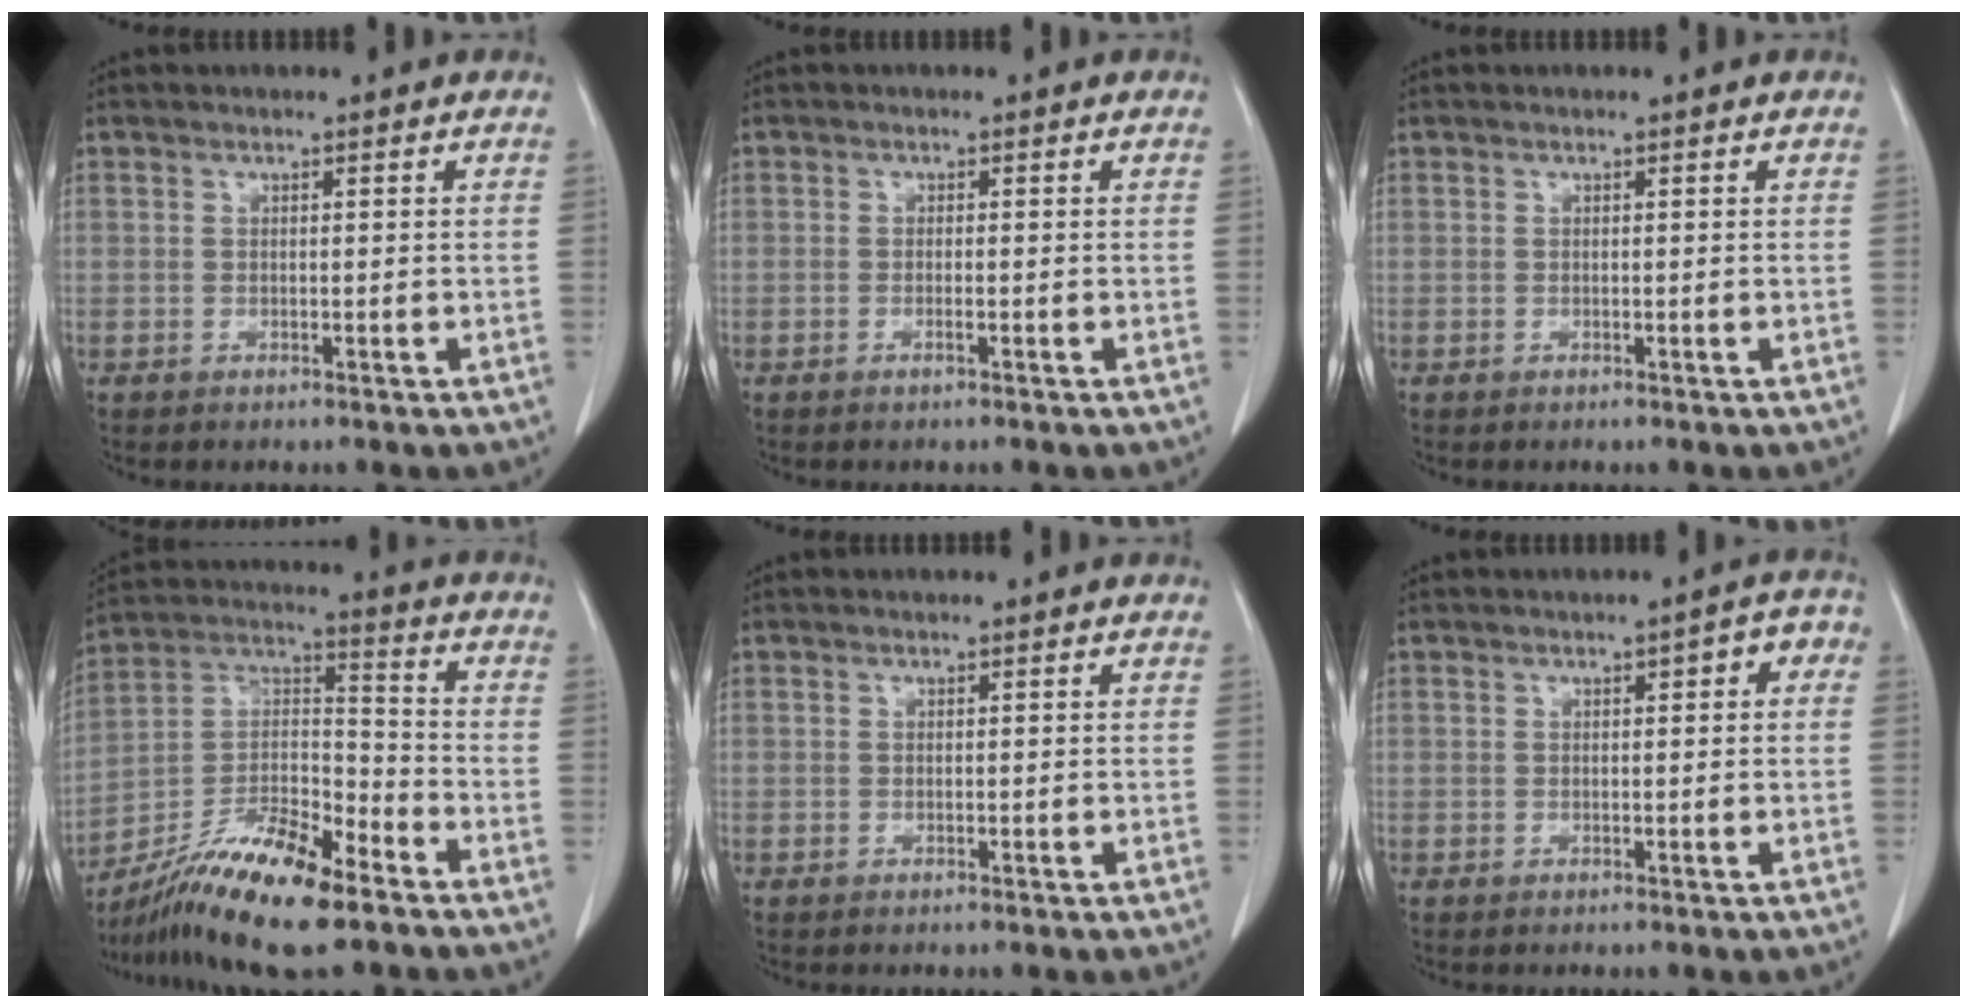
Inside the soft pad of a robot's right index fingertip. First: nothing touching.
{"total": 0.8, "force": [-0.4, 0.0, 0.7], "torque": [-0.014, 0.000, -0.006]}
{"total": 0.0}
{"total": 16.4, "force": [-11.8, 3.2, 11.0], "torque": [-0.211, 0.005, -0.208]}
{"total": 0.0}
{"total": 3.0, "force": [0.6, 1.1, 2.7], "torque": [-0.028, 0.019, 0.004]}